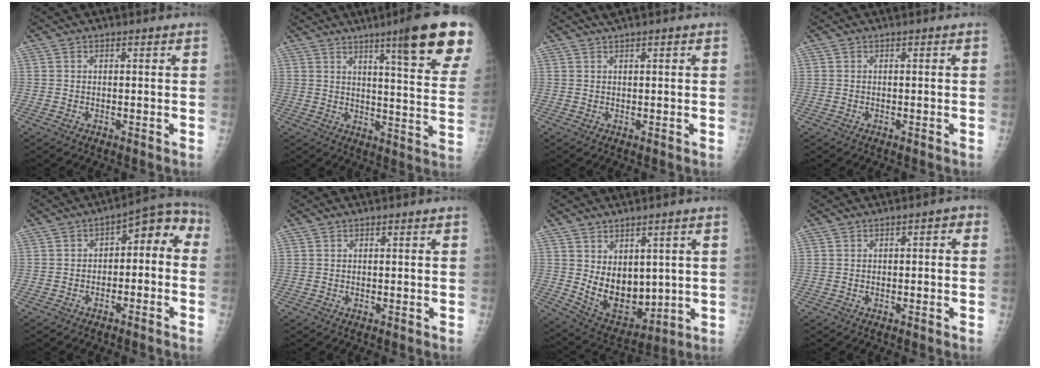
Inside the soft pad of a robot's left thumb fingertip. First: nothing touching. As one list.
[{"total": 18.5, "force": [11.4, 1.9, 14.4], "torque": [-0.166, -0.054, 0.144]}, {"total": 2.2, "force": [1.7, 0.3, 1.5], "torque": [-0.024, 0.009, 0.028]}, {"total": 0.0}, {"total": 8.1, "force": [-1.7, 5.1, 6.1], "torque": [-0.040, 0.058, -0.034]}, {"total": 0.0}, {"total": 11.7, "force": [1.3, 7.8, 8.7], "torque": [-0.099, -0.030, 0.053]}, {"total": 1.7, "force": [0.0, 1.0, 1.3], "torque": [-0.008, 0.012, -0.007]}]